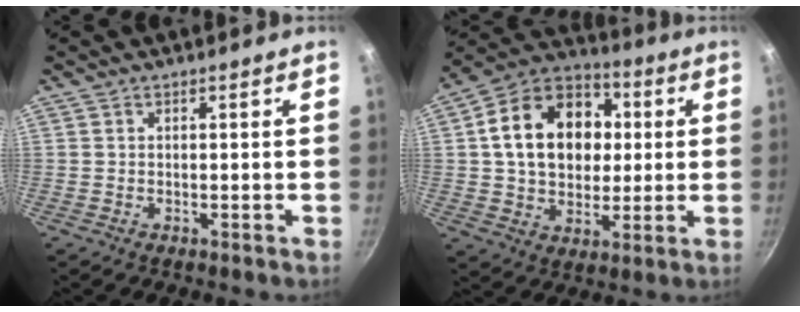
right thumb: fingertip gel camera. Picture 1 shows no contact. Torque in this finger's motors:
{"motor_torque": [-0.81, 1.78, 0.38, -0.19, 0.17]}